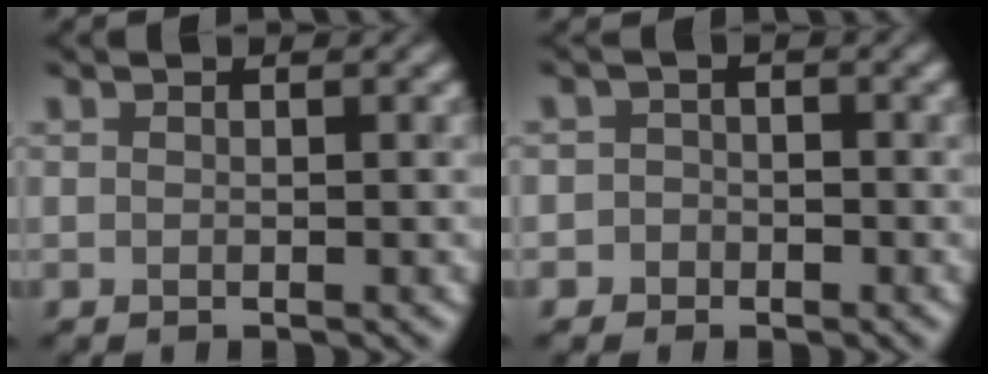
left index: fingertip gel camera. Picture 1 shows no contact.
{"total": 2.0, "force": [-1.0, 1.7, -0.2], "torque": [0.035, 0.010, -0.031]}